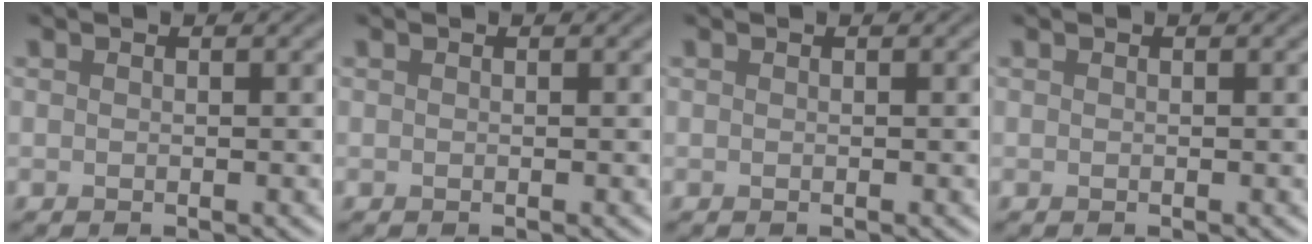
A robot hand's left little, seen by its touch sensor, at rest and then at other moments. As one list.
[{"total": 0.0}, {"total": 0.0}, {"total": 0.0}]